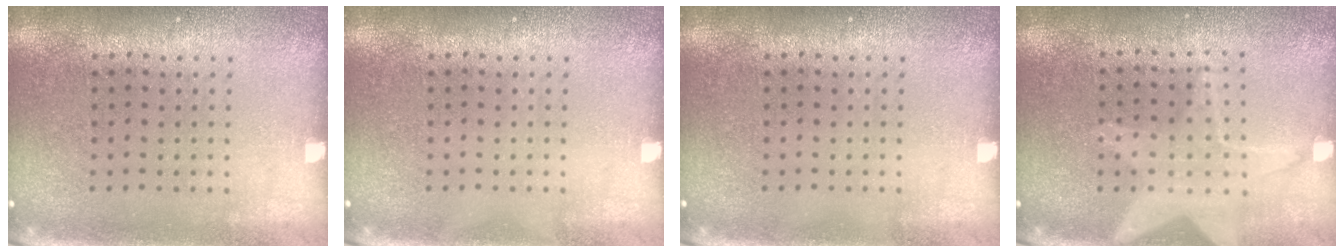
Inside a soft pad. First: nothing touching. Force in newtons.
{"total": 0.0}
{"total": 0.0}
{"total": 1.2, "press": 1.2, "slide": 0.2}